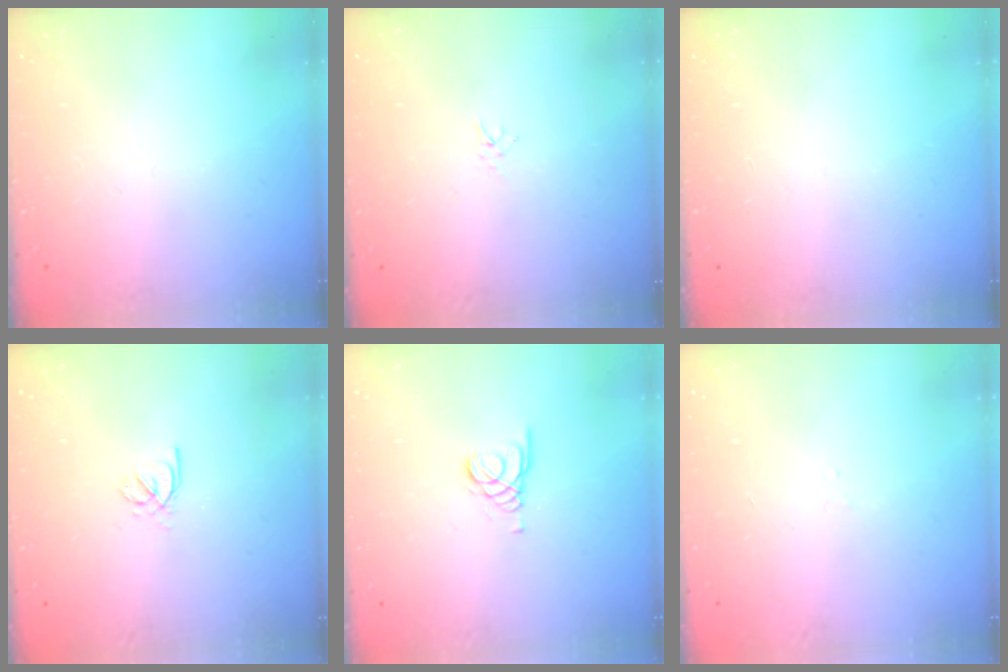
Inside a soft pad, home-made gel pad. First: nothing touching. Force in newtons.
{"total": 2.0, "press": 2.0, "slide": 0.3}
{"total": 0.0}
{"total": 2.0, "press": 2.0, "slide": 0.4}
{"total": 1.5, "press": 1.4, "slide": 0.1}
{"total": 1.6, "press": 1.5, "slide": 0.4}